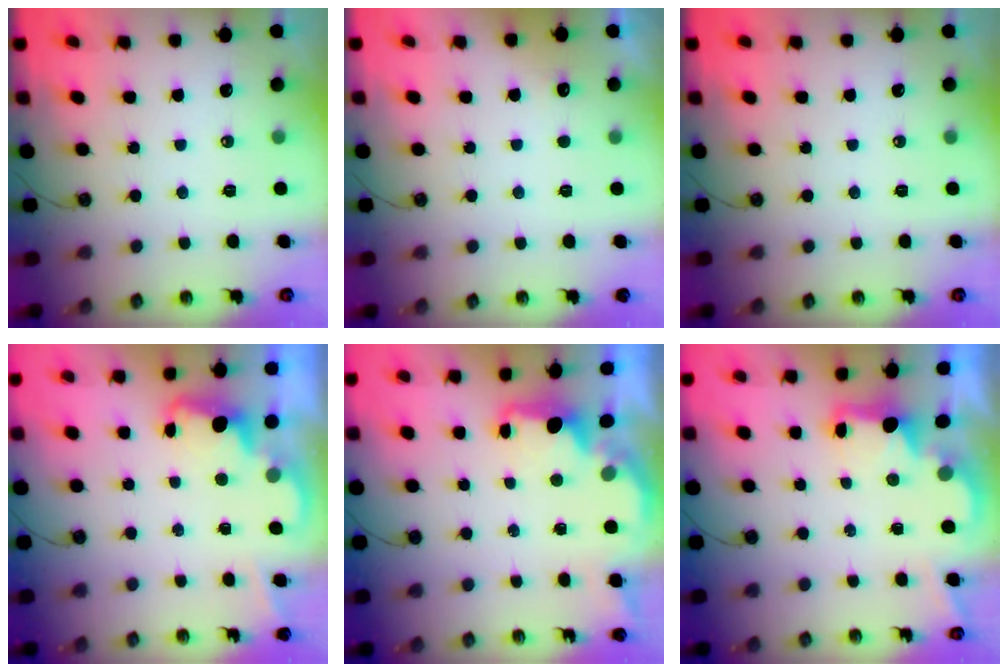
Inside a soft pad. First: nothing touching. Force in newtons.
{"total": 2.6, "press": 2.4, "slide": 0.9}
{"total": 0.0}
{"total": 2.4, "press": 2.4, "slide": 0.6}
{"total": 1.6, "press": 1.5, "slide": 0.5}
{"total": 2.2, "press": 2.1, "slide": 0.8}